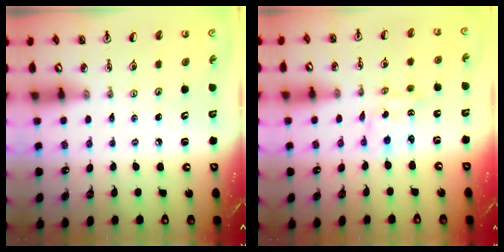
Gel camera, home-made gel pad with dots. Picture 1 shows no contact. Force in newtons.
{"total": 1.1, "press": 1.1, "slide": 0.1}